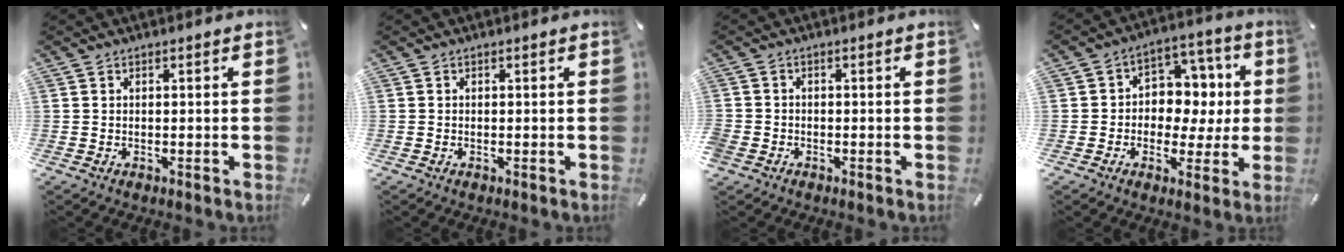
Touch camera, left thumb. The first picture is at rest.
{"total": 0.0}
{"total": 1.8, "force": [-1.0, 1.4, 0.5], "torque": [-0.004, 0.006, -0.022]}
{"total": 9.4, "force": [-0.6, 8.6, 3.9], "torque": [-0.045, 0.002, -0.008]}